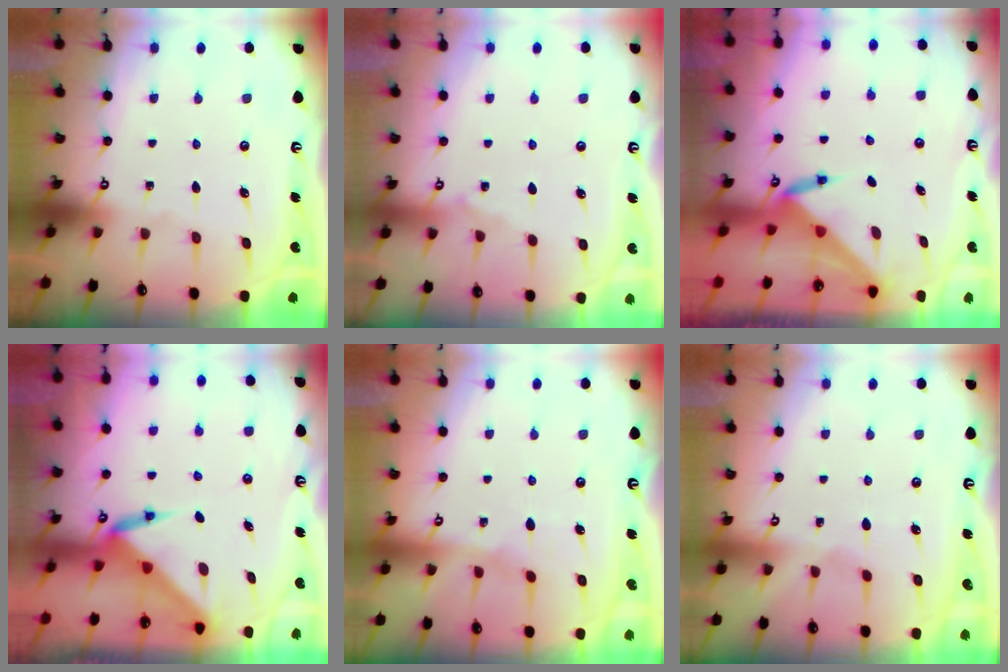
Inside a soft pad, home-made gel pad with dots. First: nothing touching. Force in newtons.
{"total": 3.5, "press": 3.4, "slide": 0.6}
{"total": 3.6, "press": 3.6, "slide": 0.3}
{"total": 3.6, "press": 3.6, "slide": 0.2}
{"total": 5.9, "press": 5.9, "slide": 0.8}
{"total": 2.5, "press": 2.4, "slide": 0.5}